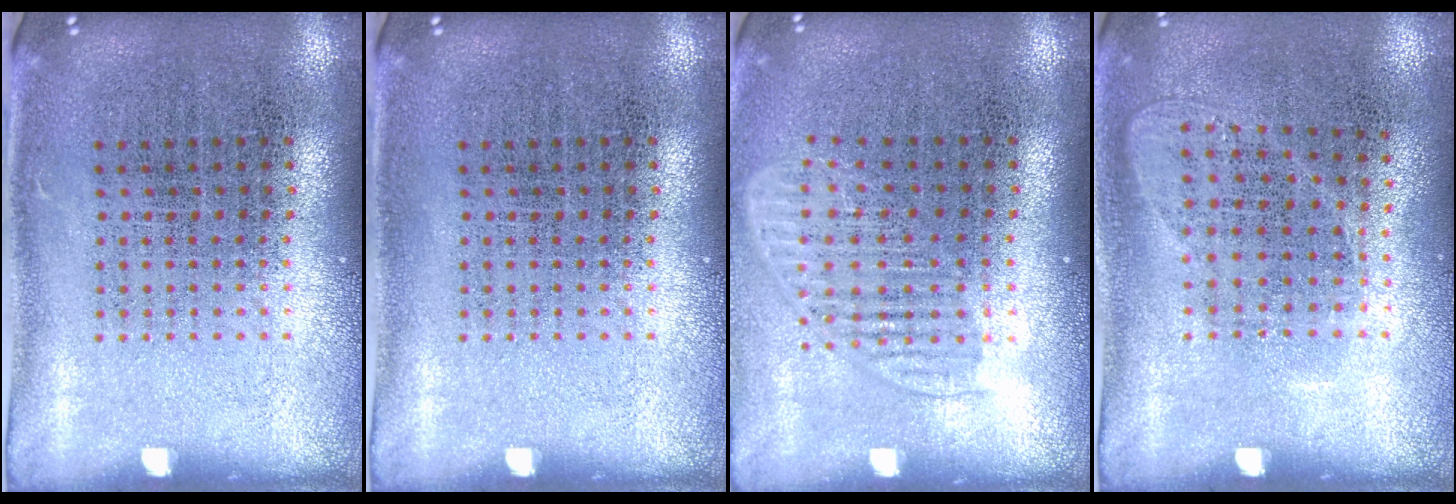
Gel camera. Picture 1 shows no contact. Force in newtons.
{"total": 0.0}
{"total": 1.5, "press": 1.3, "slide": 0.7}
{"total": 1.0, "press": 0.9, "slide": 0.5}